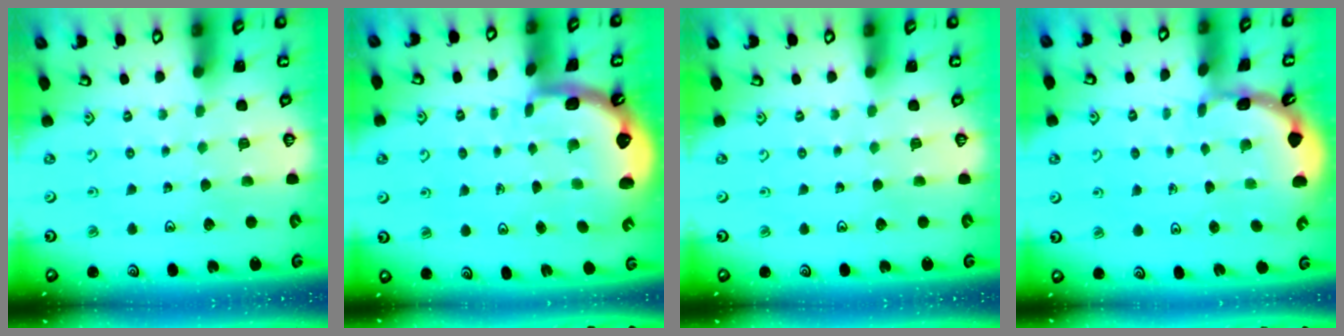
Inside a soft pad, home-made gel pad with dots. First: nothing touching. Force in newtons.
{"total": 2.8, "press": 1.6, "slide": 2.2}
{"total": 0.0}
{"total": 1.7, "press": 1.7, "slide": 0.1}